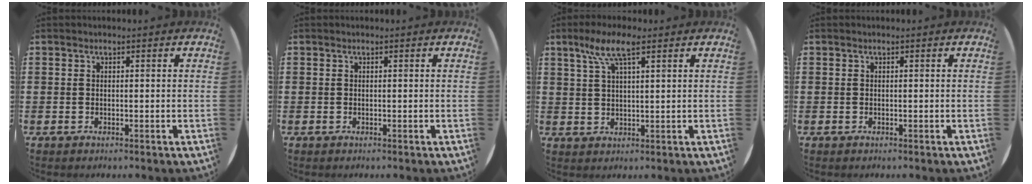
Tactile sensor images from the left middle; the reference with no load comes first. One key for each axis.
{"total": 0.0}
{"total": 5.9, "fx": 3.4, "fy": 1.4, "fz": 4.6, "tx": -0.097, "ty": 0.010, "tz": 0.058}
{"total": 0.0}